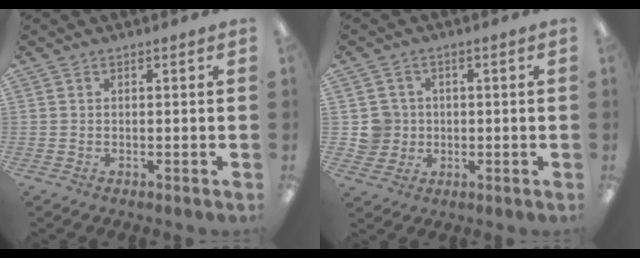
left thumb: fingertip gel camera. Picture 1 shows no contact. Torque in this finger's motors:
{"motor_torque": [-0.04, -0.02, -0.03, 0.04, 0.00]}